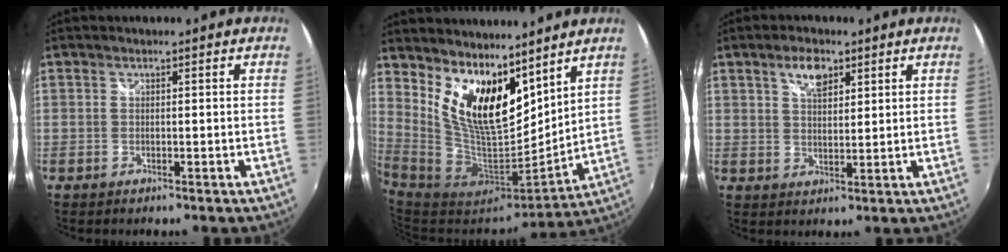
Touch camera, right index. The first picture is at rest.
{"total": 13.8, "force": [8.6, 6.0, 9.0], "torque": [-0.156, -0.009, 0.164]}
{"total": 5.2, "force": [2.9, 2.4, 3.5], "torque": [-0.058, 0.008, 0.052]}